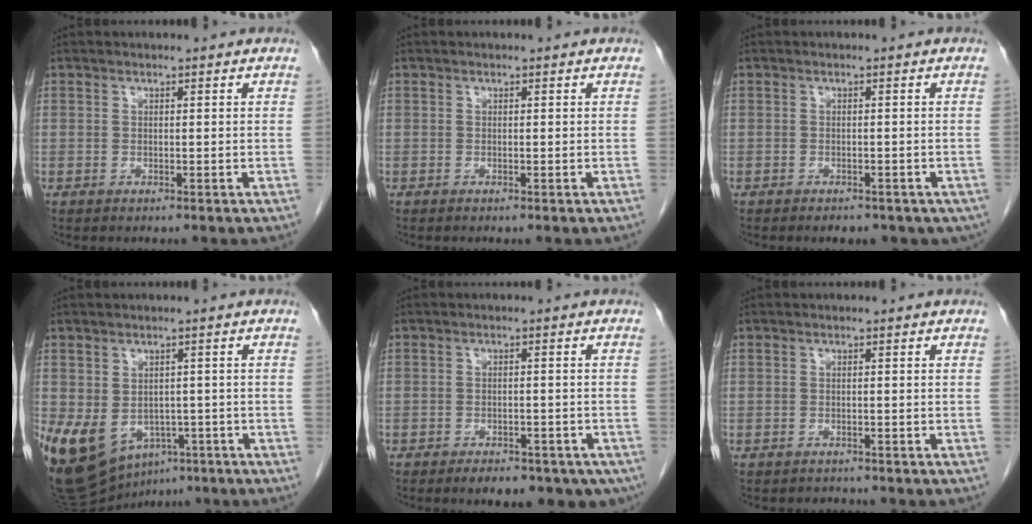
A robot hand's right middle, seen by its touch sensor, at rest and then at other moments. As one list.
[{"total": 0.0}, {"total": 5.3, "force": [-3.9, 2.7, 2.3], "torque": [-0.021, 0.001, -0.041]}, {"total": 13.2, "force": [-6.1, 9.2, 7.3], "torque": [-0.154, -0.004, -0.082]}, {"total": 10.3, "force": [-7.3, 5.0, 5.3], "torque": [-0.059, 0.000, -0.089]}, {"total": 1.4, "force": [-1.3, 0.5, -0.2], "torque": [-0.003, -0.002, -0.019]}]